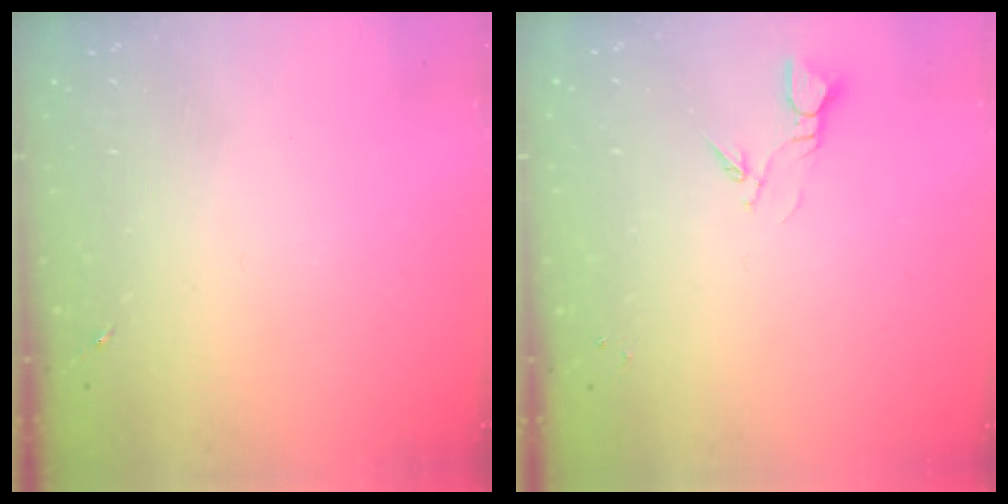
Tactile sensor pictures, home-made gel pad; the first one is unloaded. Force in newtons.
{"total": 3.2, "press": 3.1, "slide": 0.3}